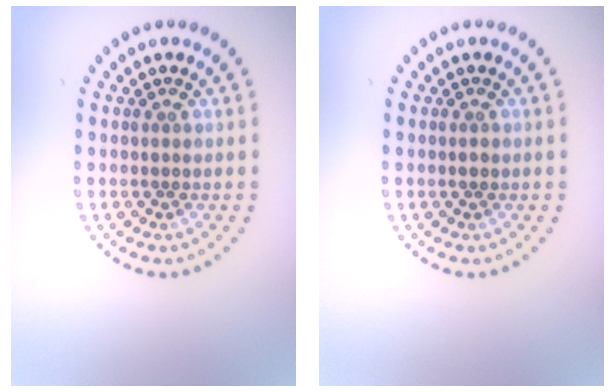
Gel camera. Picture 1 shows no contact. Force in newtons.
{"total": 0.6, "press": 0.6, "slide": 0.1}